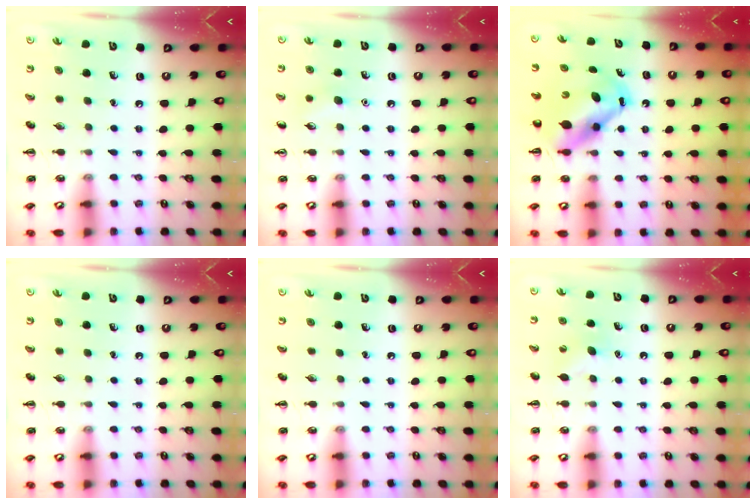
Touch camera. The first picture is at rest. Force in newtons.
{"total": 5.2, "press": 5.0, "slide": 1.5}
{"total": 7.1, "press": 6.8, "slide": 2.0}
{"total": 0.0}
{"total": 0.0}
{"total": 3.9, "press": 3.8, "slide": 1.1}